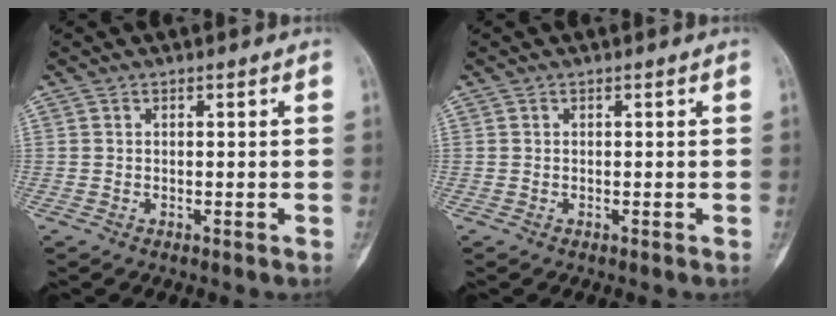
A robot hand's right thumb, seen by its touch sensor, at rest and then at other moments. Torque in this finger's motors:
{"motor_torque": [0.14, 0.07, 0.08, 0.01, 0.01]}